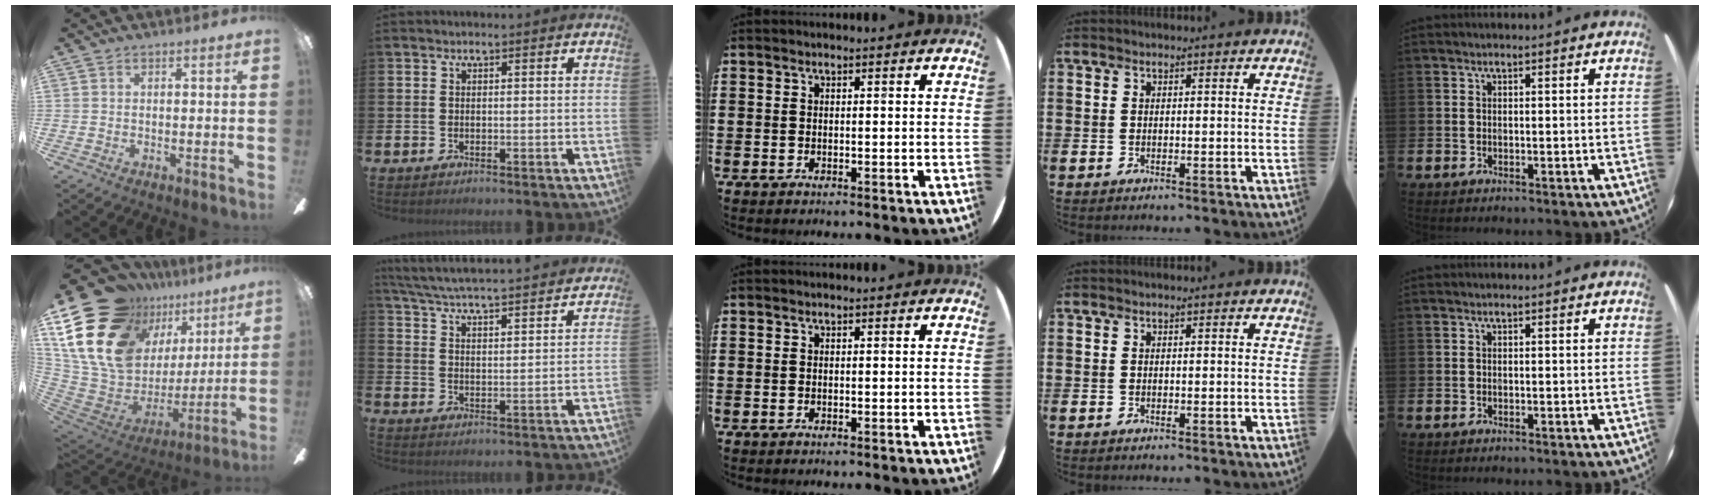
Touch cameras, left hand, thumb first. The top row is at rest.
{"thumb": {"total": 22.6, "force": [12.9, 14.4, 11.7], "torque": [-0.241, -0.097, 0.261]}, "index": {"total": 5.7, "force": [5.6, 0.1, 1.3], "torque": [-0.048, -0.049, 0.094]}}